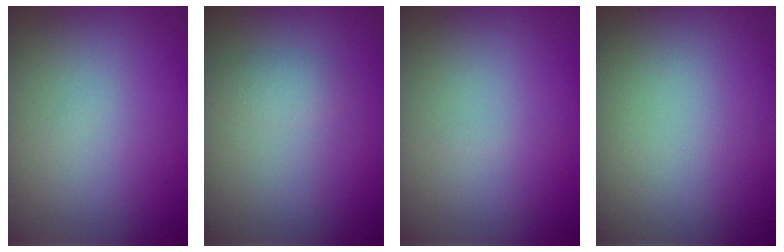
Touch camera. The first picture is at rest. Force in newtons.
{"total": 1.3, "press": 1.3, "slide": 0.1}
{"total": 0.0}
{"total": 0.0}